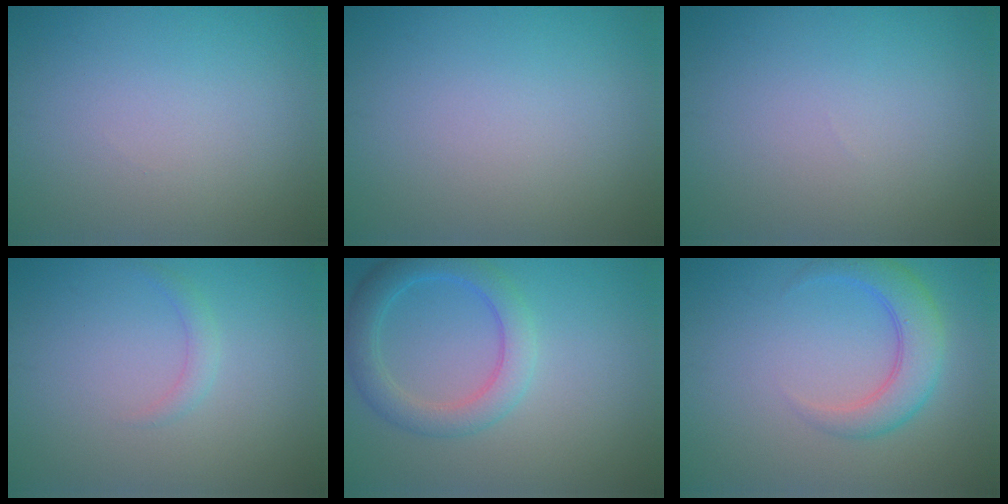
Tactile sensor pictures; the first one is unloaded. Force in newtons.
{"total": 0.0}
{"total": 0.0}
{"total": 1.1, "press": 1.1, "slide": 0.1}
{"total": 4.0, "press": 4.0, "slide": 0.1}
{"total": 3.9, "press": 3.9, "slide": 0.1}